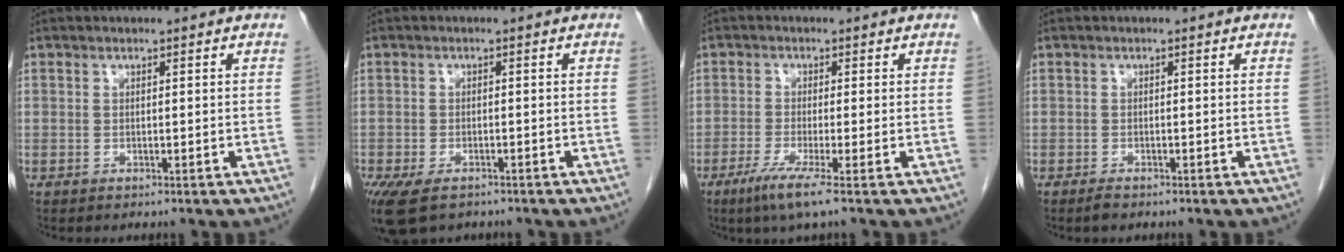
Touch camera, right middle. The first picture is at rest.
{"total": 7.6, "force": [-5.3, 3.6, 4.1], "torque": [-0.083, -0.011, -0.084]}
{"total": 4.8, "force": [-2.8, -0.6, 3.8], "torque": [-0.075, -0.018, -0.058]}
{"total": 1.0, "force": [-0.9, 0.2, 0.5], "torque": [-0.014, -0.002, -0.013]}